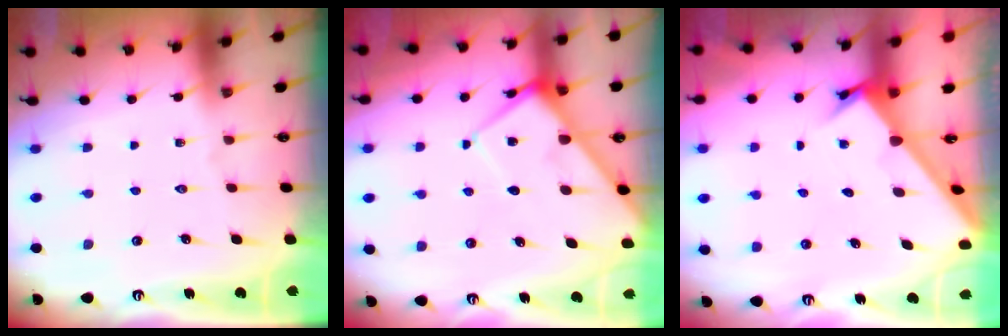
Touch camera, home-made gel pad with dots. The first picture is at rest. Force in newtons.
{"total": 8.1, "press": 8.1, "slide": 0.4}
{"total": 2.6, "press": 2.6, "slide": 0.3}